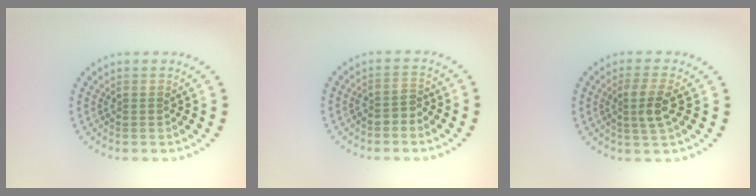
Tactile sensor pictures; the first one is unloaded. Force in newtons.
{"total": 1.4, "press": 1.2, "slide": 0.7}
{"total": 2.6, "press": 2.4, "slide": 1.1}